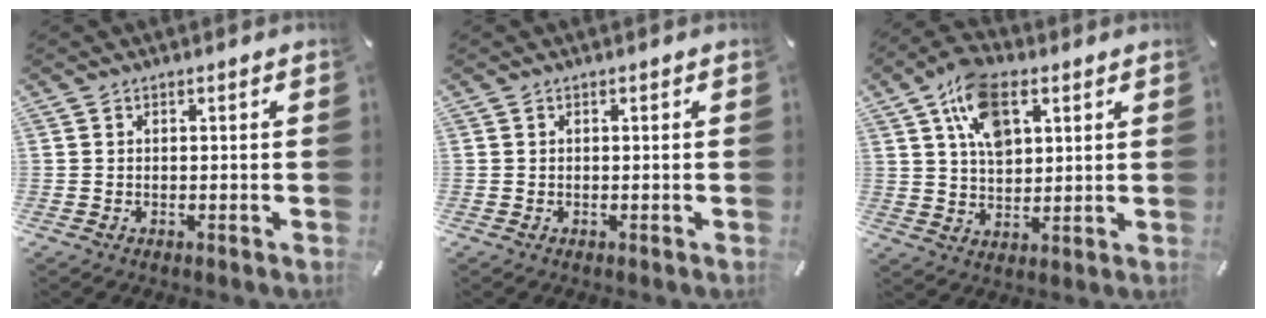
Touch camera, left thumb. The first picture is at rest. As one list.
[{"total": 0.0}, {"total": 12.1, "force": [5.3, 7.4, 8.0], "torque": [-0.158, -0.003, 0.094]}]